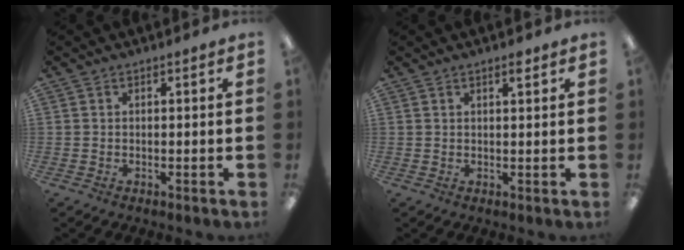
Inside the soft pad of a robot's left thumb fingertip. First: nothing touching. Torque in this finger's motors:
{"motor_torque": [-0.11, -0.04, -0.16, -0.30, 0.05]}